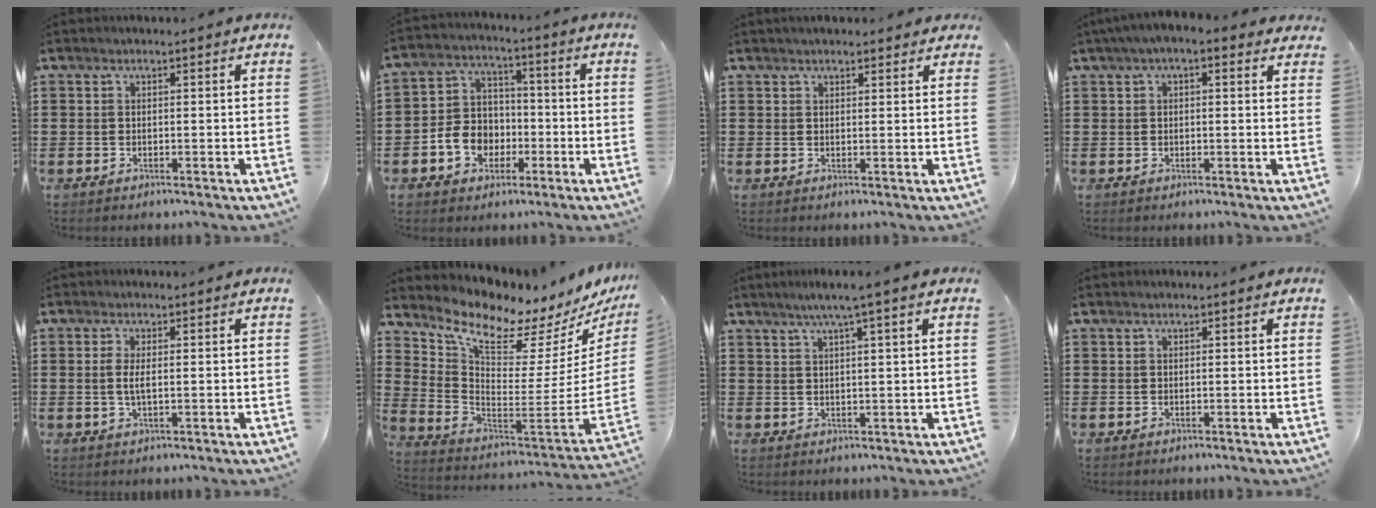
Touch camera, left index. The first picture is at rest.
{"total": 7.3, "force": [-2.7, 6.1, 2.9], "torque": [-0.083, 0.018, -0.052]}
{"total": 1.8, "force": [1.6, 0.5, 0.4], "torque": [-0.011, 0.006, 0.032]}
{"total": 1.8, "force": [0.4, 1.3, 1.2], "torque": [-0.027, 0.010, 0.004]}
{"total": 2.5, "force": [0.1, 0.8, 2.3], "torque": [-0.060, -0.004, -0.003]}
{"total": 8.5, "force": [7.4, 1.9, 3.6], "torque": [-0.099, -0.077, 0.124]}
{"total": 3.1, "force": [1.8, -0.5, 2.5], "torque": [-0.051, -0.001, 0.029]}
{"total": 0.0}